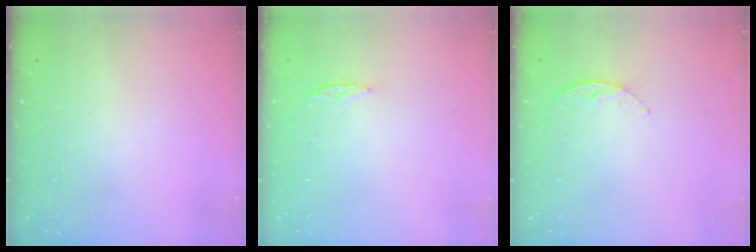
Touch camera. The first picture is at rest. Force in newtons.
{"total": 2.4, "press": 2.4, "slide": 0.2}
{"total": 6.4, "press": 6.3, "slide": 0.7}